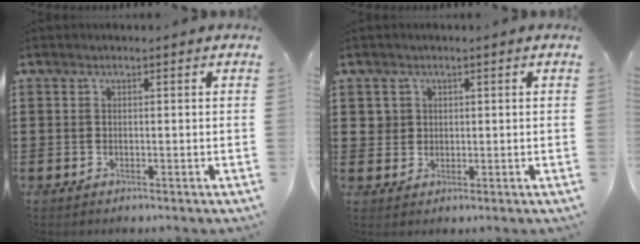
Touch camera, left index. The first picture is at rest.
{"total": 2.4, "force": [0.9, 2.2, 0.3], "torque": [-0.016, 0.009, 0.015]}